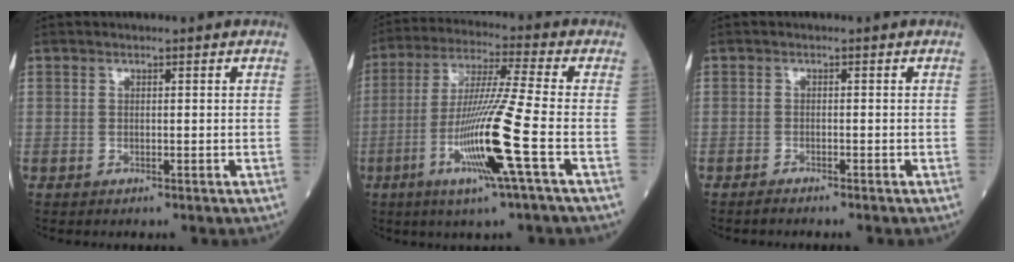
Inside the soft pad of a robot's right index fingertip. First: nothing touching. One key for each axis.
{"total": 13.7, "fx": -4.4, "fy": -1.8, "fz": 12.8, "tx": -0.256, "ty": -0.019, "tz": -0.087}
{"total": 1.5, "fx": -1.3, "fy": -0.2, "fz": 0.6, "tx": -0.012, "ty": 0.000, "tz": -0.018}